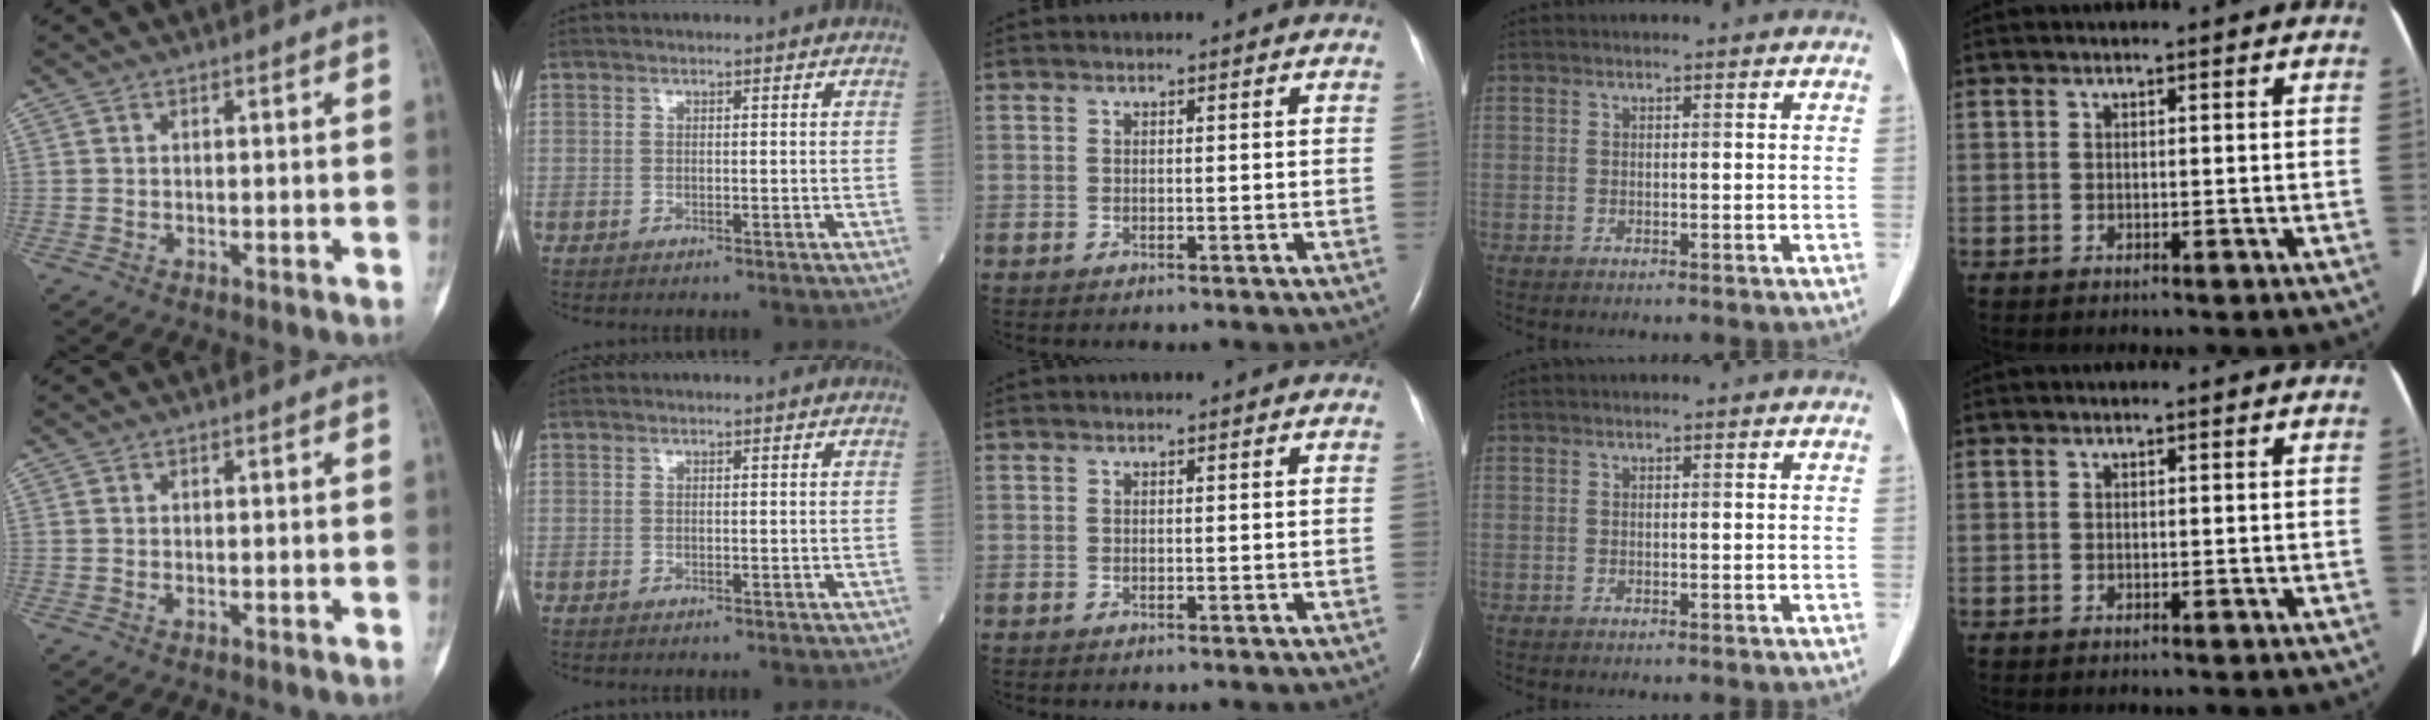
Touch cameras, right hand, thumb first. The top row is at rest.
{}